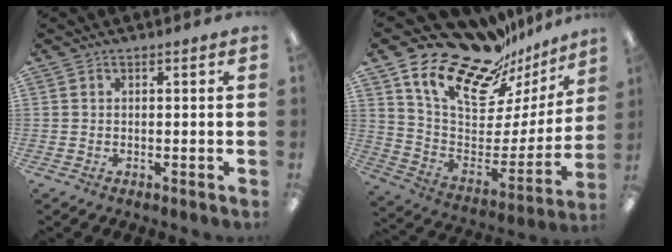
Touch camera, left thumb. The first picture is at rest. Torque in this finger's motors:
{"motor_torque": [0.94, 0.93, 1.33, -1.44, 0.18]}